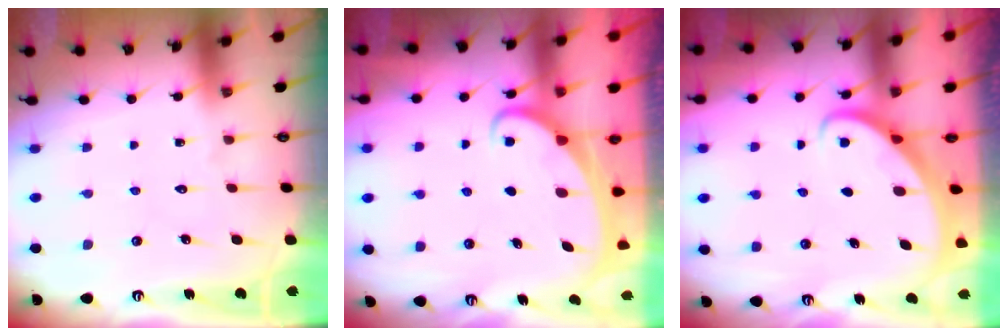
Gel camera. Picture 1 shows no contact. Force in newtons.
{"total": 2.4, "press": 2.3, "slide": 0.3}
{"total": 2.5, "press": 2.5, "slide": 0.2}